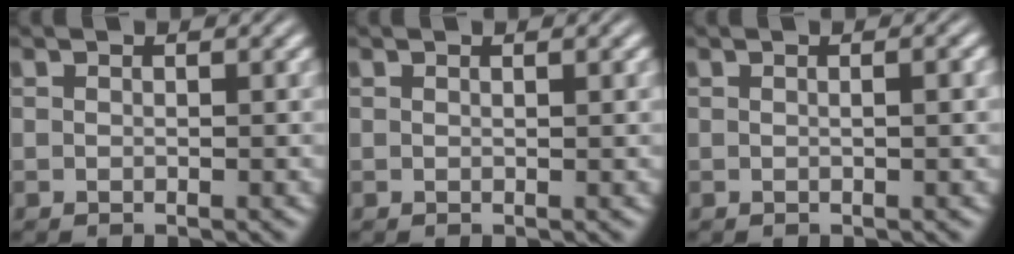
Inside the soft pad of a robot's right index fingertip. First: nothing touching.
{"total": 0.5, "force": [0.3, -0.3, 0.3], "torque": [-0.005, -0.001, 0.006]}
{"total": 0.8, "force": [0.0, -0.3, 0.7], "torque": [-0.011, 0.003, -0.001]}